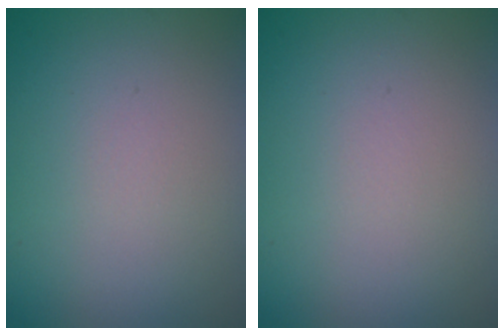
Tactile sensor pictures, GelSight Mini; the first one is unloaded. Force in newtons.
{"total": 0.0}